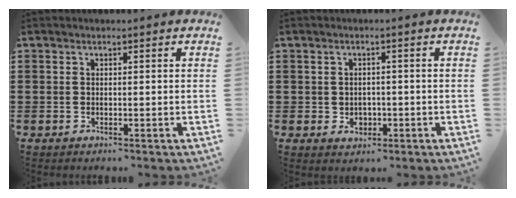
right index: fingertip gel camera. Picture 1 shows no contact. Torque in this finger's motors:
{"motor_torque": [-0.61, 1.06, 0.09, -0.01]}